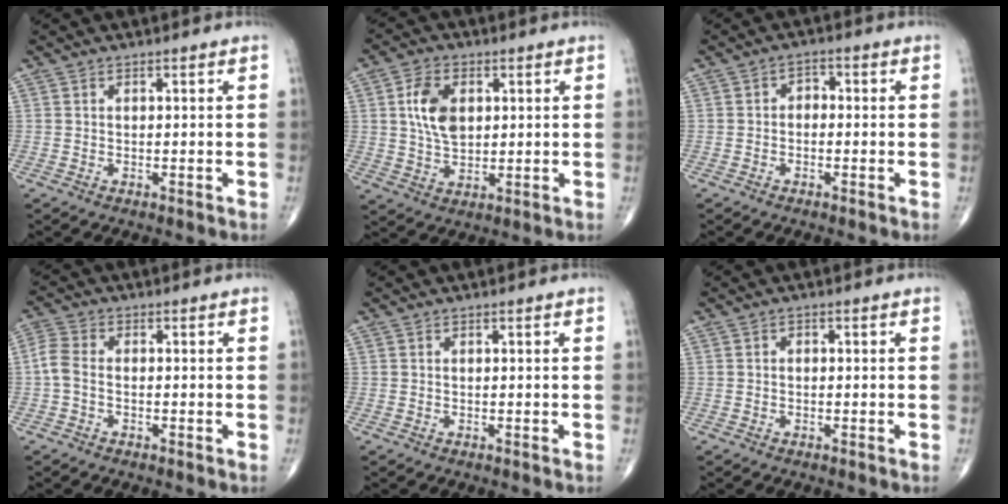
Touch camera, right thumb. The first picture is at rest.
{"total": 8.4, "force": [1.8, 5.3, 6.2], "torque": [-0.108, -0.006, 0.036]}
{"total": 2.3, "force": [-0.4, 1.7, 1.5], "torque": [-0.009, 0.014, -0.017]}
{"total": 3.8, "force": [-0.8, 2.4, 2.9], "torque": [-0.072, 0.011, -0.026]}
{"total": 0.0}
{"total": 0.6, "force": [-0.1, 0.5, 0.4], "torque": [-0.002, 0.002, -0.007]}